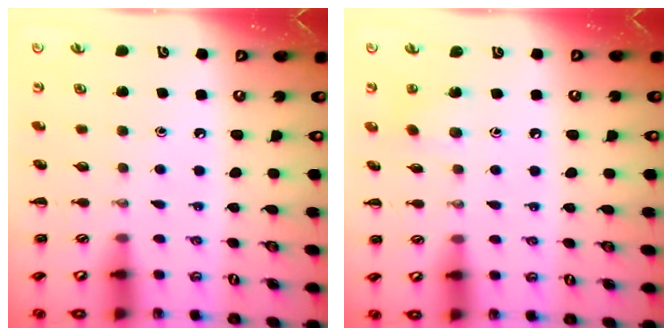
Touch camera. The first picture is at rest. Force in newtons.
{"total": 4.3, "press": 4.1, "slide": 1.2}